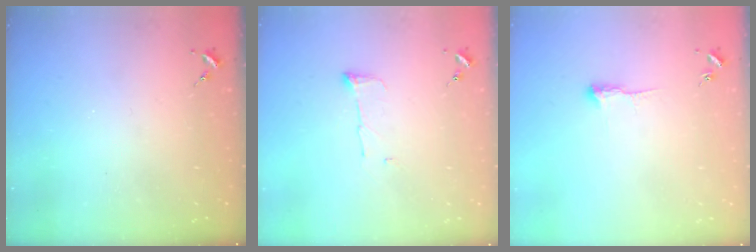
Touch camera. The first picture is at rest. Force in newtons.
{"total": 4.8, "press": 4.7, "slide": 0.7}
{"total": 4.4, "press": 4.3, "slide": 0.7}